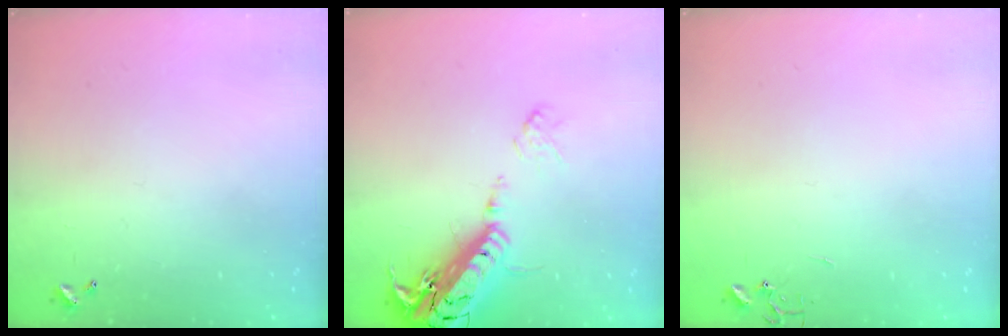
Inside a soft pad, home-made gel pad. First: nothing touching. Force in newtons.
{"total": 22.4, "press": 22.0, "slide": 4.3}
{"total": 0.0}